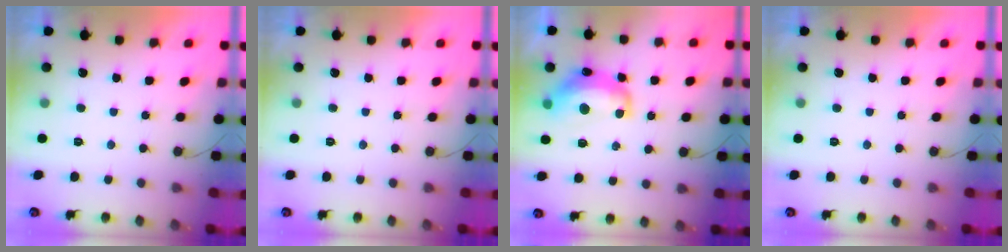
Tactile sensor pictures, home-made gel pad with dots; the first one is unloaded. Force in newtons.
{"total": 0.0}
{"total": 13.4, "press": 13.4, "slide": 1.0}
{"total": 0.0}